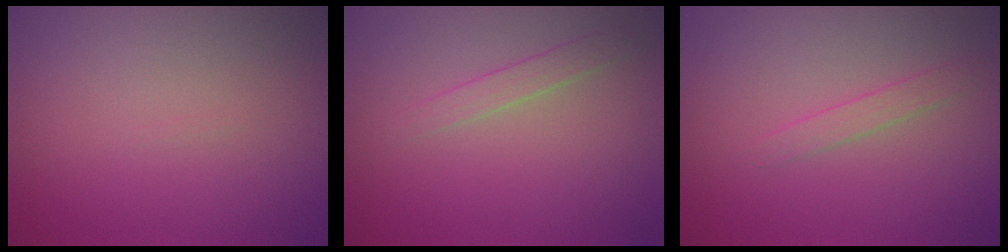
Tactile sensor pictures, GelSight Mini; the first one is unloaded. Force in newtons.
{"total": 1.3, "press": 1.3, "slide": 0.0}
{"total": 1.2, "press": 1.2, "slide": 0.1}